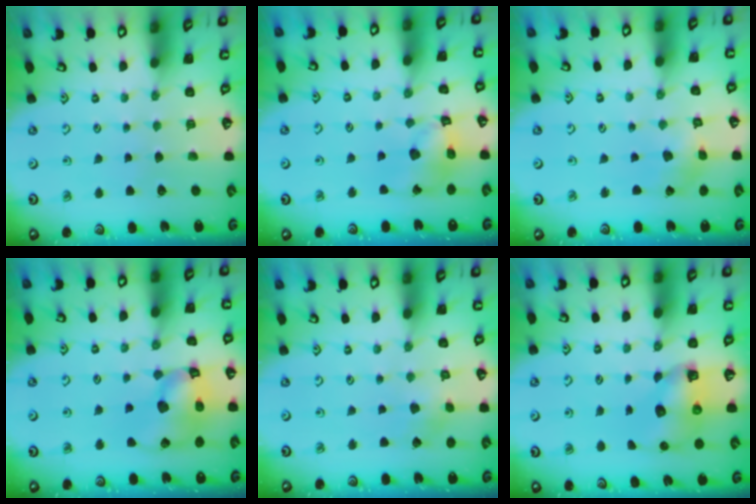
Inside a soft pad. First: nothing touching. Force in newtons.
{"total": 12.1, "press": 12.0, "slide": 1.4}
{"total": 1.4, "press": 1.4, "slide": 0.2}
{"total": 13.8, "press": 13.7, "slide": 1.9}
{"total": 2.6, "press": 2.6, "slide": 0.2}
{"total": 6.9, "press": 6.8, "slide": 0.9}